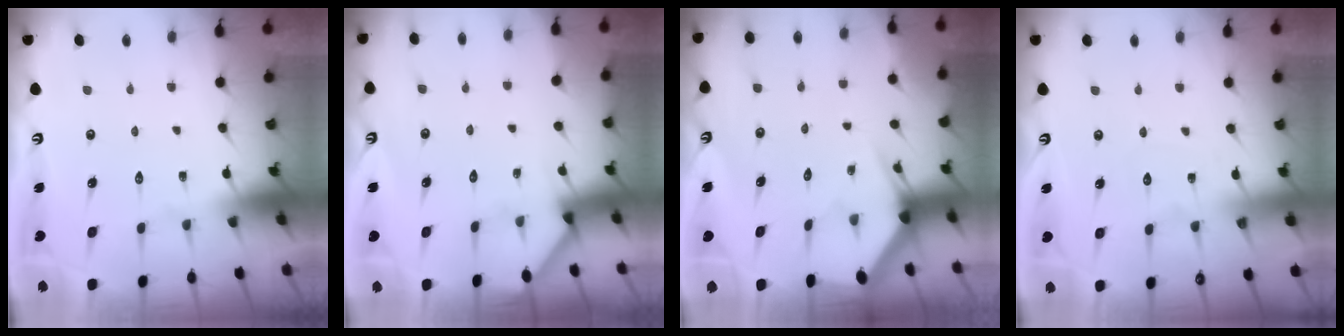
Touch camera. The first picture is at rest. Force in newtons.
{"total": 2.2, "press": 2.2, "slide": 0.3}
{"total": 3.1, "press": 3.1, "slide": 0.0}
{"total": 2.6, "press": 2.6, "slide": 0.4}